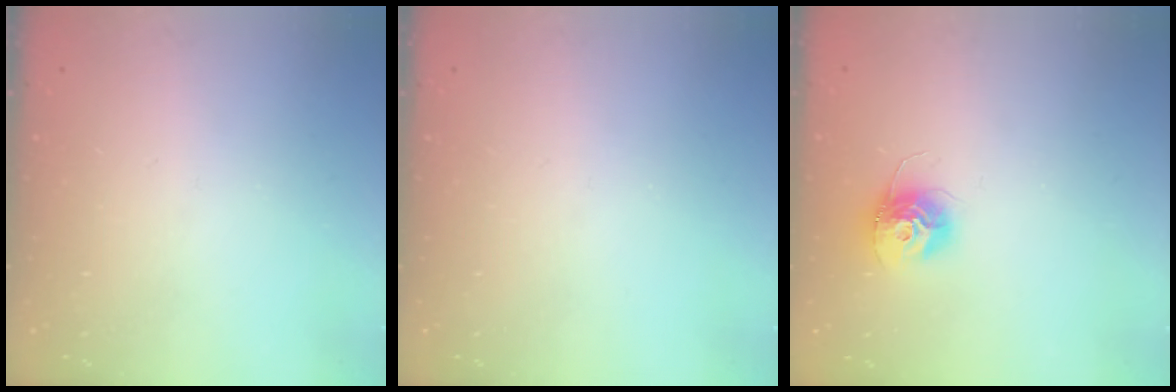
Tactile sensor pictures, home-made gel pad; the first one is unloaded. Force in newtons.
{"total": 0.0}
{"total": 11.2, "press": 11.2, "slide": 0.7}